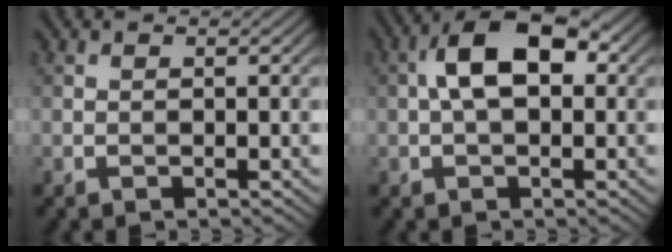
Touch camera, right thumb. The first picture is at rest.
{"total": 7.8, "force": [1.1, 4.2, 6.5], "torque": [-0.112, 0.019, 0.009]}